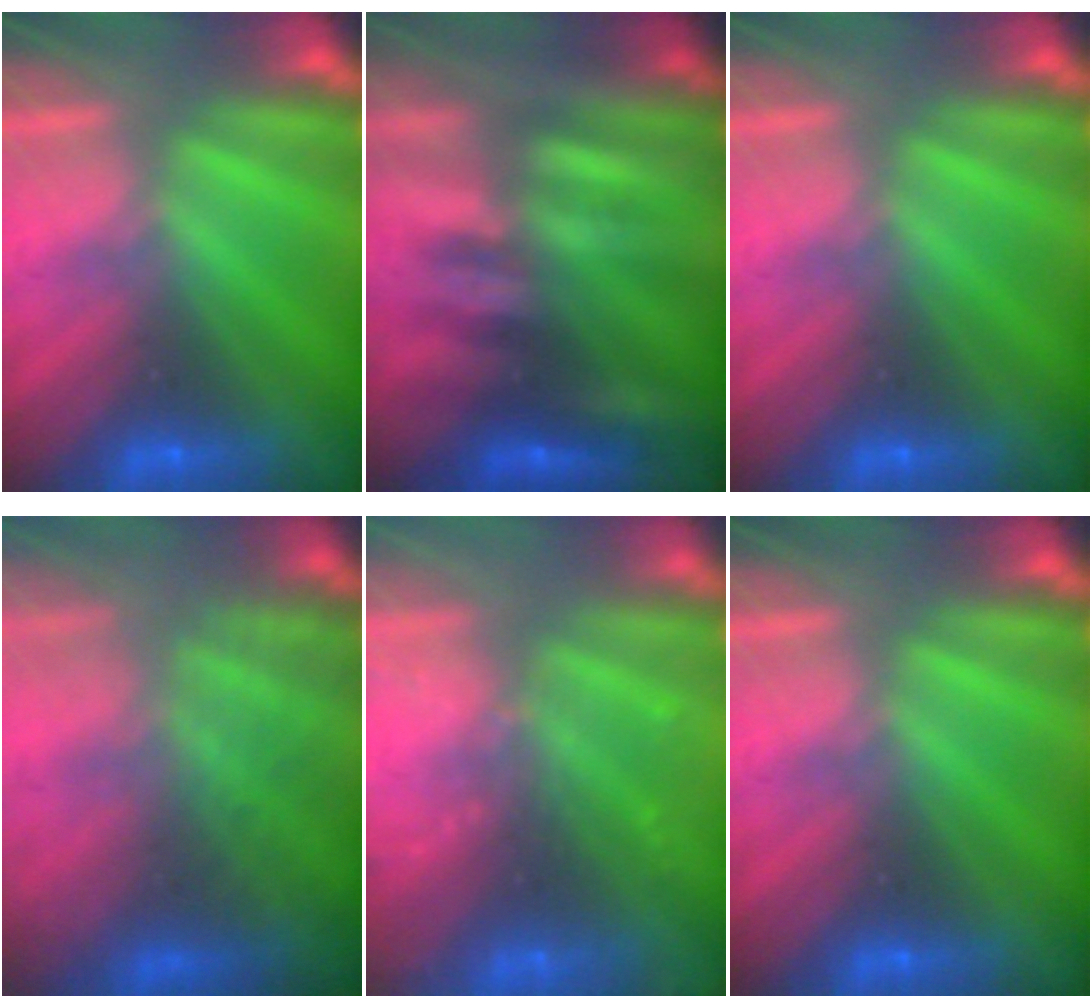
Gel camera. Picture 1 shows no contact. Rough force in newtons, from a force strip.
{"total": 2.4}
{"total": 0.0}
{"total": 7.5}
{"total": 9.4}
{"total": 0.0}